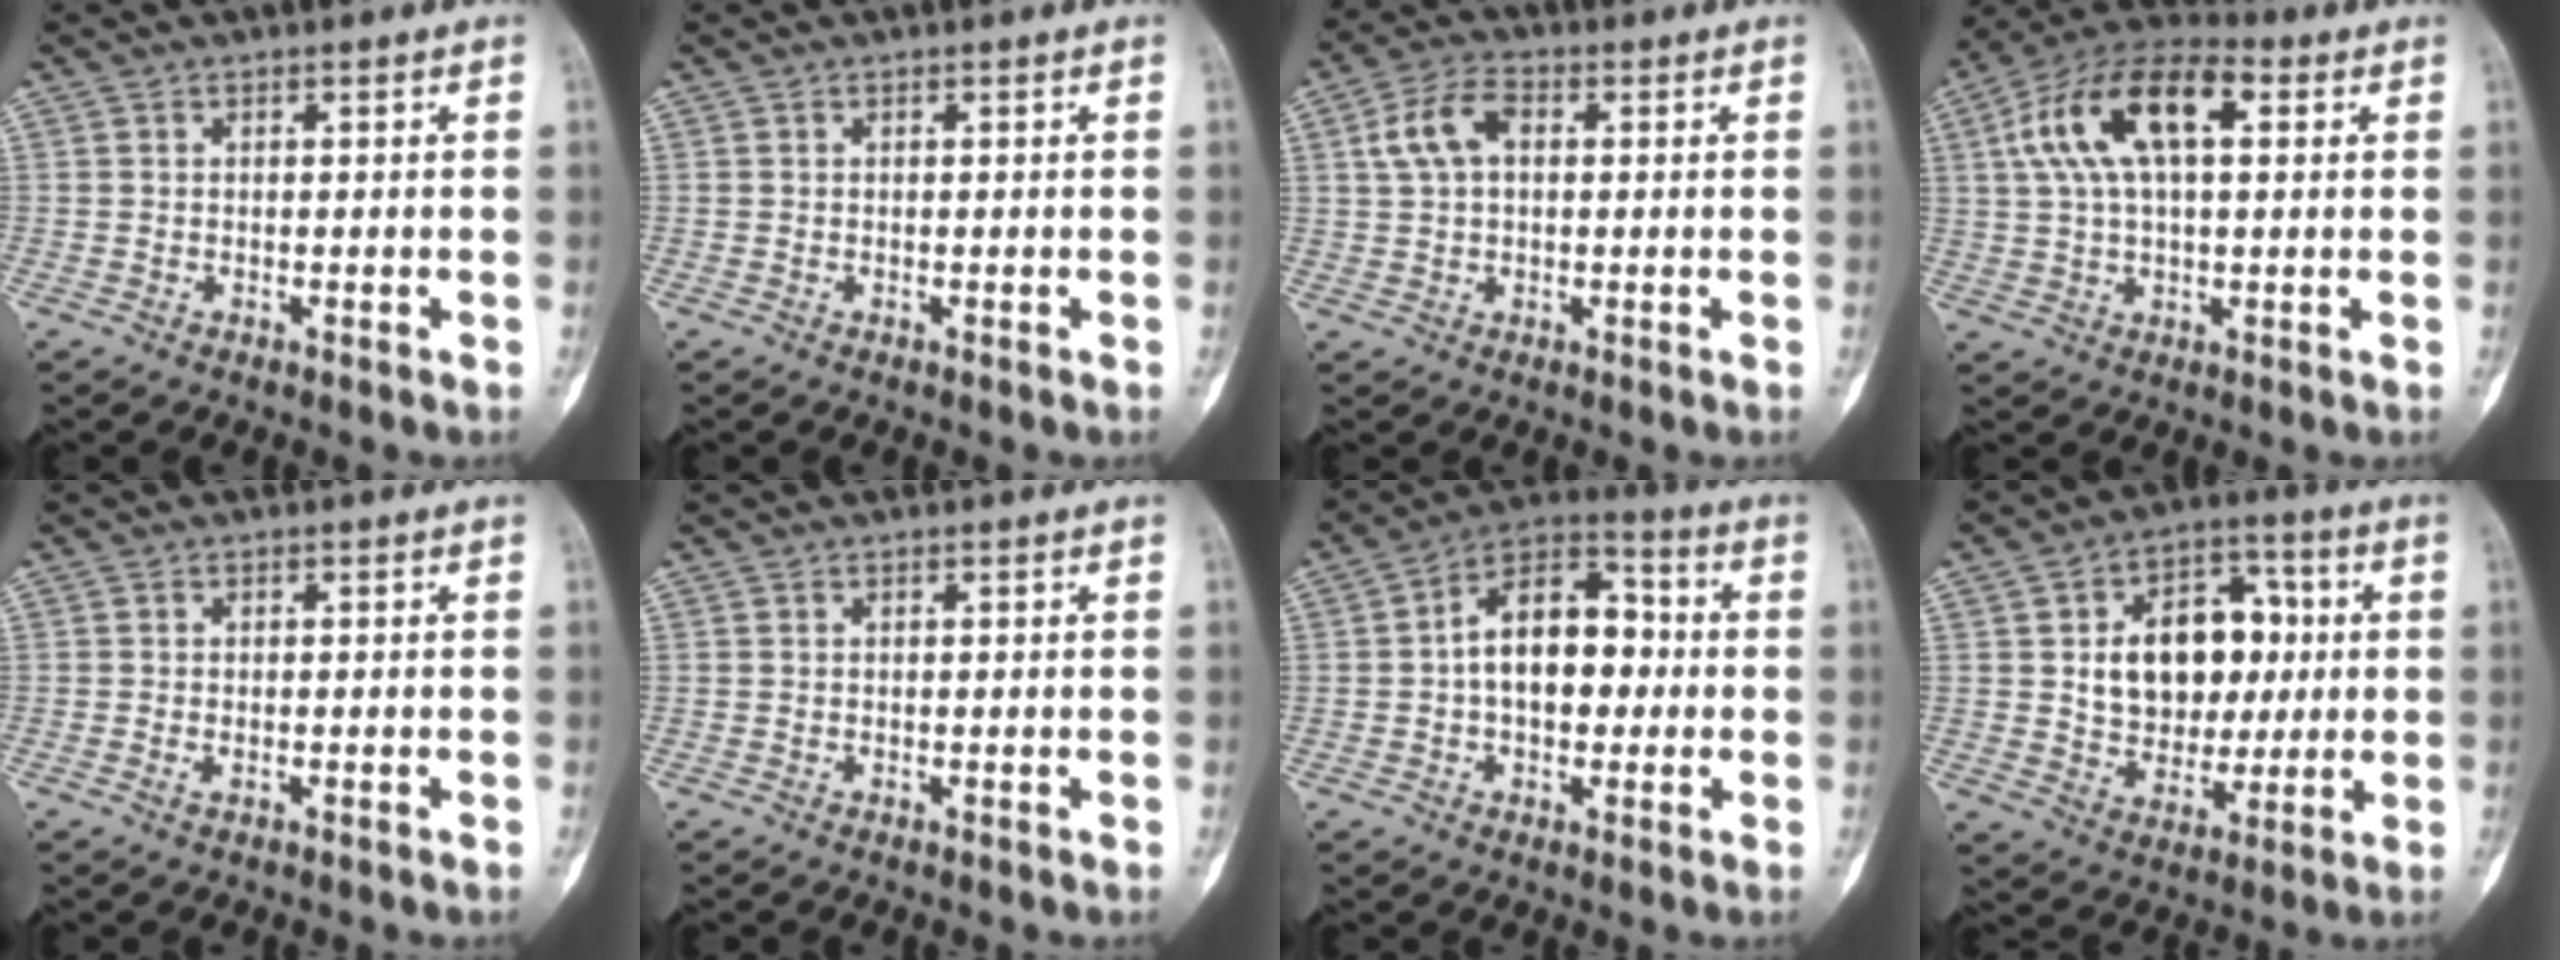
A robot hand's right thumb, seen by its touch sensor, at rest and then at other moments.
{"total": 0.0}
{"total": 7.3, "force": [1.6, 4.5, 5.5], "torque": [-0.108, 0.018, 0.028]}
{"total": 15.7, "force": [4.4, 7.8, 12.9], "torque": [-0.242, 0.030, 0.074]}
{"total": 0.8, "force": [-0.4, 0.3, 0.6], "torque": [-0.018, 0.003, -0.007]}
{"total": 0.0}
{"total": 13.9, "force": [0.0, 8.7, 10.8], "torque": [-0.139, 0.038, -0.011]}
{"total": 16.0, "force": [2.1, 11.7, 10.7], "torque": [-0.114, 0.013, 0.040]}